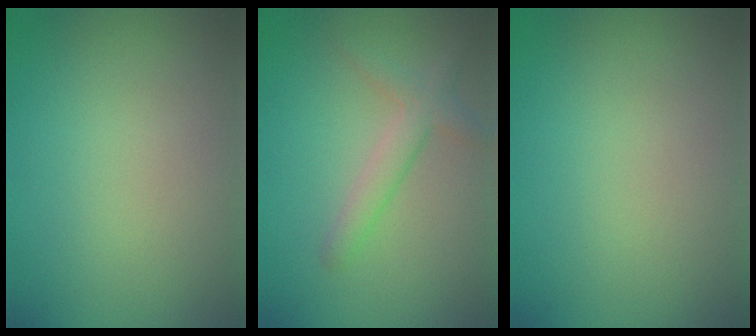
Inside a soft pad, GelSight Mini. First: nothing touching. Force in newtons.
{"total": 2.6, "press": 2.5, "slide": 0.1}
{"total": 0.0}